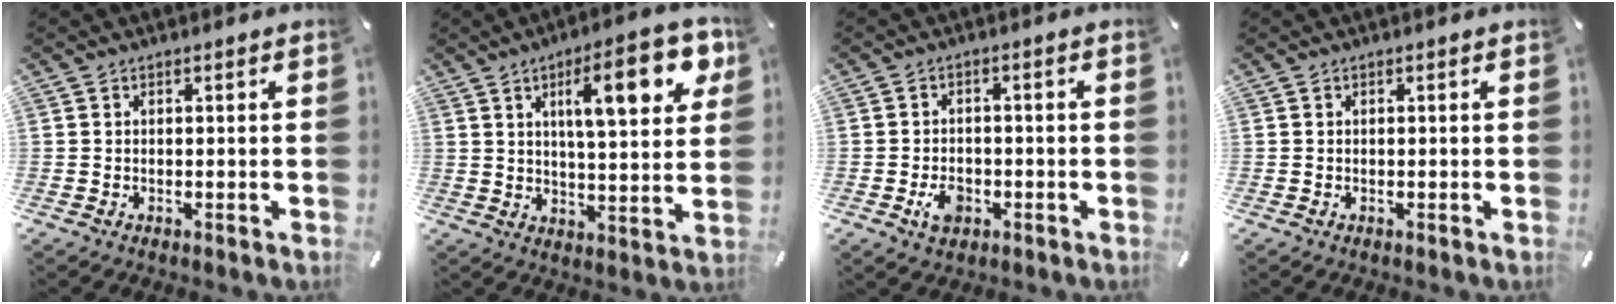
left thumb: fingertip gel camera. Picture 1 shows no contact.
{"total": 17.1, "force": [7.1, 5.3, 14.6], "torque": [-0.210, -0.022, 0.104]}
{"total": 5.0, "force": [-2.0, 3.5, 3.0], "torque": [-0.053, 0.002, -0.037]}
{"total": 0.0}